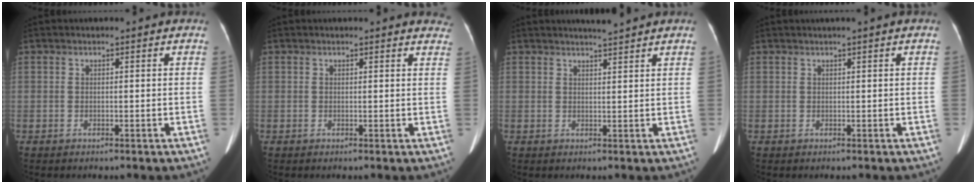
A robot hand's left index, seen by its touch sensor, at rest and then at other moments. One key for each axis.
{"total": 4.8, "fx": 4.6, "fy": 1.4, "fz": 0.6, "tx": 0.015, "ty": -0.008, "tz": 0.023}
{"total": 2.9, "fx": 2.7, "fy": -0.6, "fz": 1.0, "tx": -0.015, "ty": 0.000, "tz": 0.042}
{"total": 0.6, "fx": 0.2, "fy": -0.2, "fz": 0.5, "tx": -0.014, "ty": 0.002, "tz": 0.012}